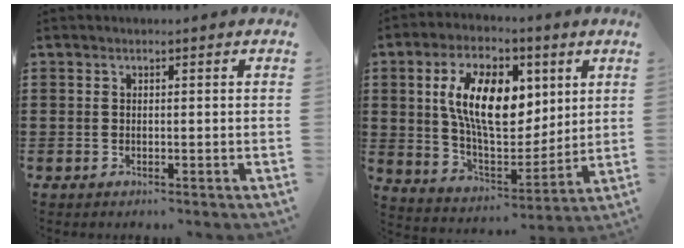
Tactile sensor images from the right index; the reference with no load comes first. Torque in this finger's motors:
{"motor_torque": [2.14, 0.00, 1.05, 0.21]}